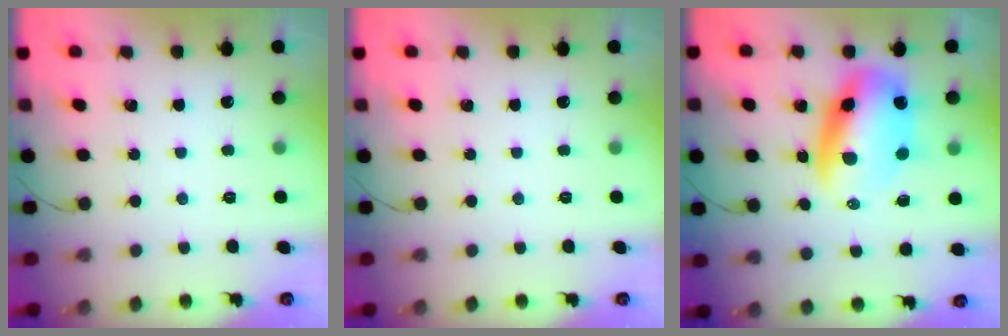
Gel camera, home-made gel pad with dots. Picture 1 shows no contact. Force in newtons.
{"total": 0.0}
{"total": 13.7, "press": 13.2, "slide": 3.5}